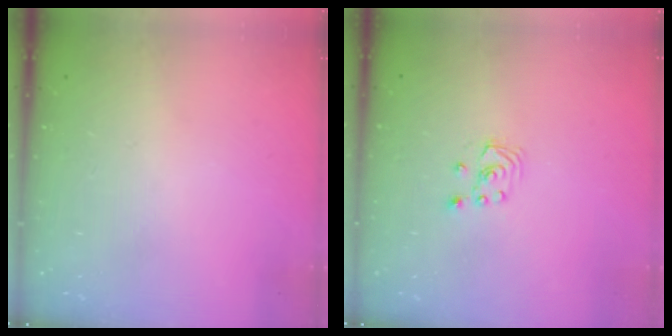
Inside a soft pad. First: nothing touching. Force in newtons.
{"total": 1.8, "press": 1.8, "slide": 0.2}